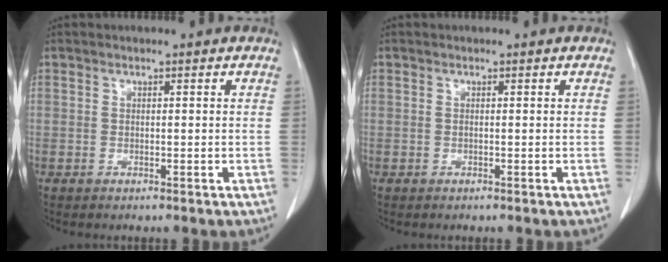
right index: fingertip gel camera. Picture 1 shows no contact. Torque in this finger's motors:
{"motor_torque": [0.04, 0.01, 0.05, -0.01]}